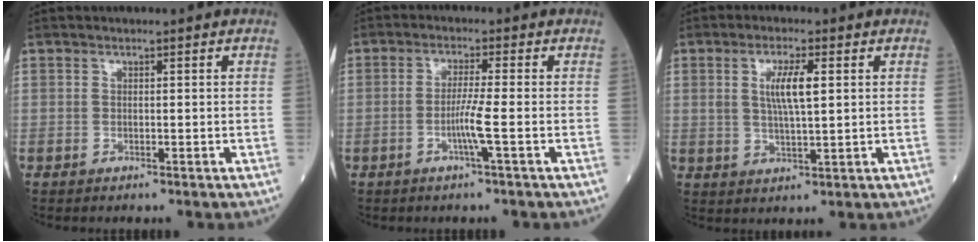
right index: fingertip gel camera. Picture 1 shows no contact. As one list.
[{"total": 4.1, "force": [-1.2, -0.8, 3.9], "torque": [-0.077, -0.005, -0.027]}, {"total": 5.8, "force": [1.5, 0.9, 5.5], "torque": [-0.107, 0.001, 0.030]}]